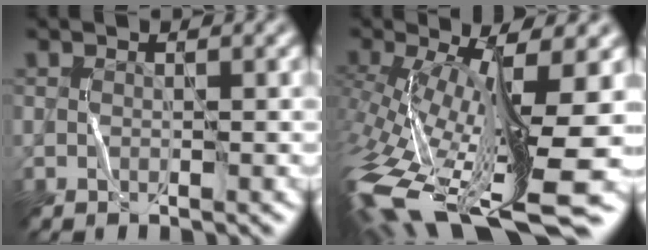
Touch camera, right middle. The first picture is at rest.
{"total": 14.1, "force": [-3.9, 3.7, 13.0], "torque": [-0.258, -0.003, -0.048]}